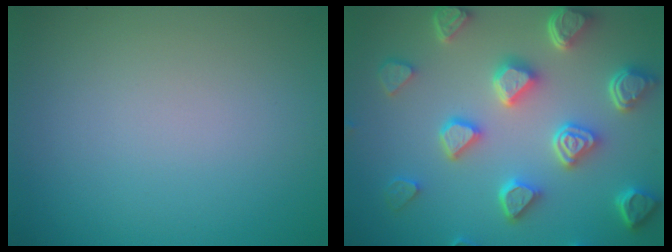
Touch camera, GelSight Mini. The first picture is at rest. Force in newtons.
{"total": 7.2, "press": 5.8, "slide": 4.4}